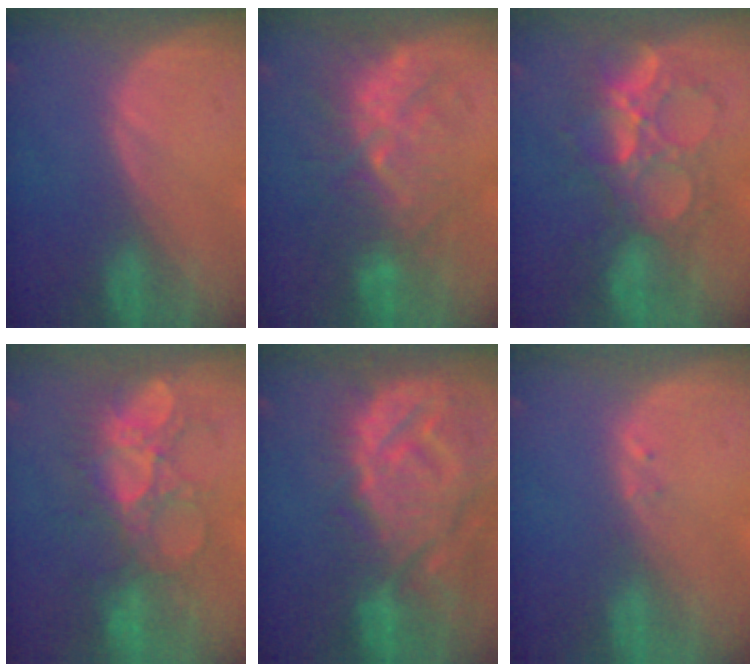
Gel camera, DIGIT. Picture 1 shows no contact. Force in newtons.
{"total": 9.1, "press": 8.7, "slide": 2.7}
{"total": 8.9, "press": 8.5, "slide": 2.8}
{"total": 8.6, "press": 8.3, "slide": 2.1}
{"total": 14.2, "press": 12.3, "slide": 7.1}
{"total": 0.6, "press": 0.6, "slide": 0.1}